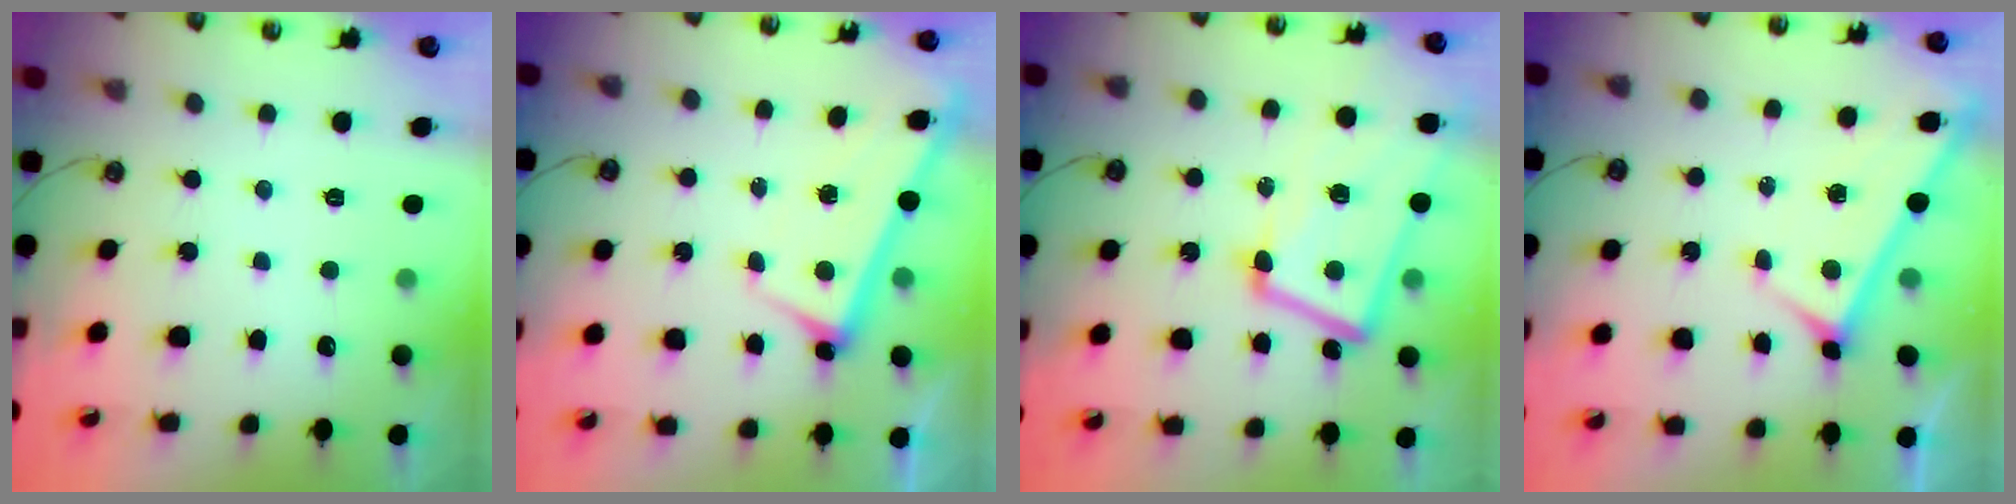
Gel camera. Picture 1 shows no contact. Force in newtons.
{"total": 2.8, "press": 2.7, "slide": 0.4}
{"total": 10.9, "press": 10.7, "slide": 2.3}
{"total": 2.9, "press": 2.9, "slide": 0.3}